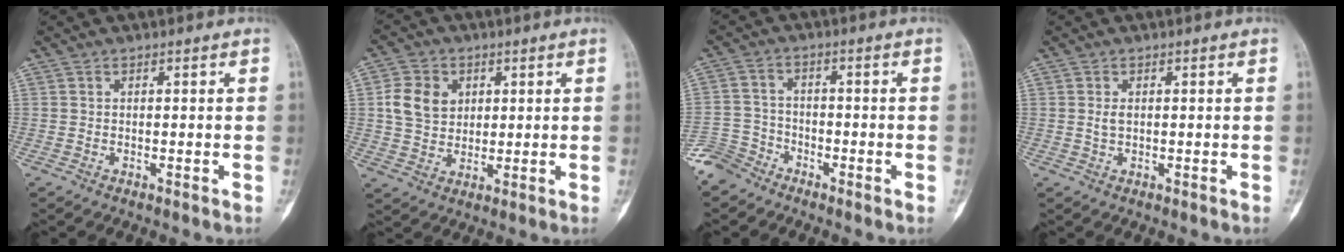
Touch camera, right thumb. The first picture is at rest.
{"total": 8.2, "force": [2.1, 6.6, 4.4], "torque": [-0.061, -0.004, 0.042]}
{"total": 5.6, "force": [-4.5, 3.3, 0.2], "torque": [0.010, 0.018, -0.101]}
{"total": 1.6, "force": [0.2, 0.9, 1.3], "torque": [-0.023, 0.000, 0.007]}